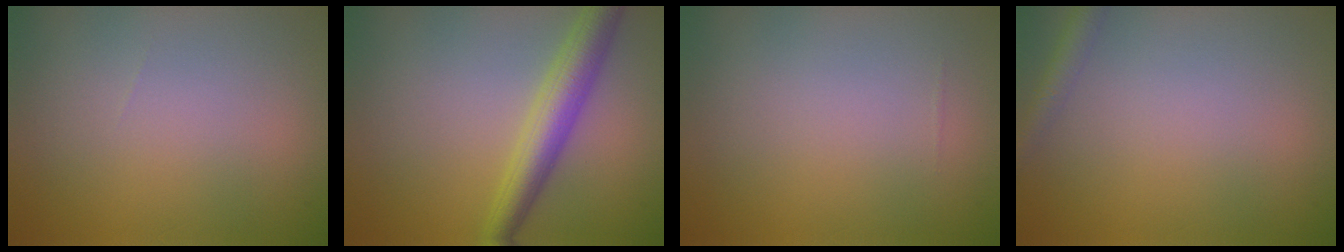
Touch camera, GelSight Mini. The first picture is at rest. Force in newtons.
{"total": 4.4, "press": 4.4, "slide": 0.1}
{"total": 0.0}
{"total": 1.7, "press": 1.7, "slide": 0.1}